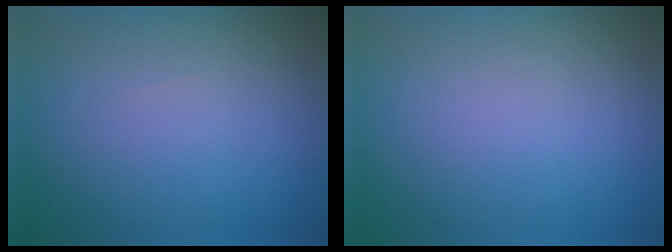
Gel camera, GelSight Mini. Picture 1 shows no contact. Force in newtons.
{"total": 0.0}